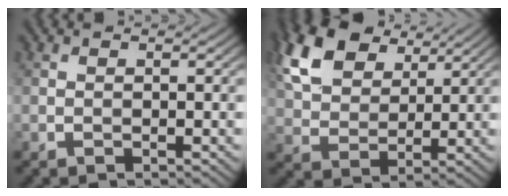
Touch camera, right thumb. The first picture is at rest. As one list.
[{"total": 12.0, "force": [6.7, 7.1, 7.0], "torque": [-0.181, 0.025, 0.126]}]